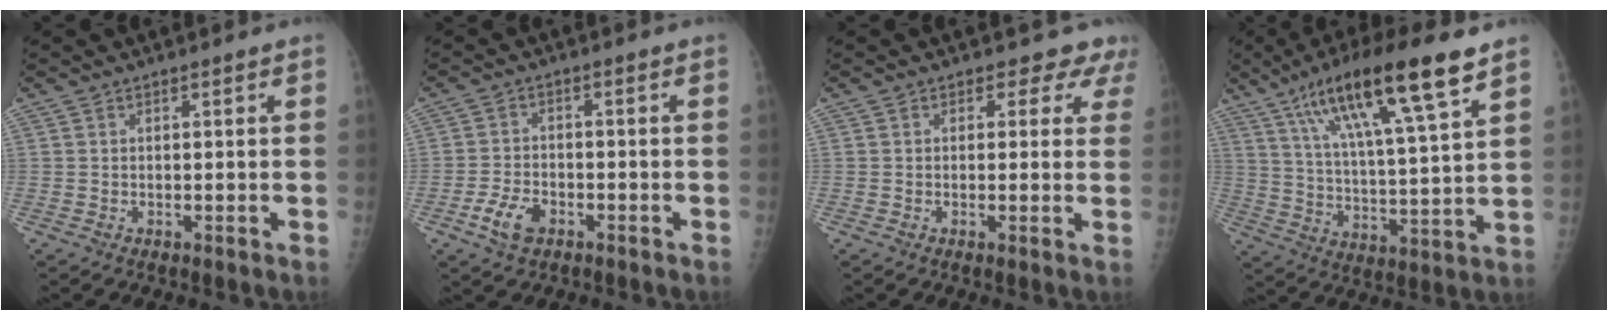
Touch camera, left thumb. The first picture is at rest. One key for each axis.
{"total": 5.5, "fx": -2.8, "fy": 3.4, "fz": 3.4, "tx": -0.063, "ty": 0.011, "tz": -0.051}
{"total": 4.3, "fx": 3.3, "fy": 2.7, "fz": 0.3, "tx": 0.032, "ty": -0.015, "tz": 0.014}
{"total": 19.6, "fx": 11.5, "fy": 3.2, "fz": 15.6, "tx": -0.261, "ty": -0.030, "tz": 0.202}